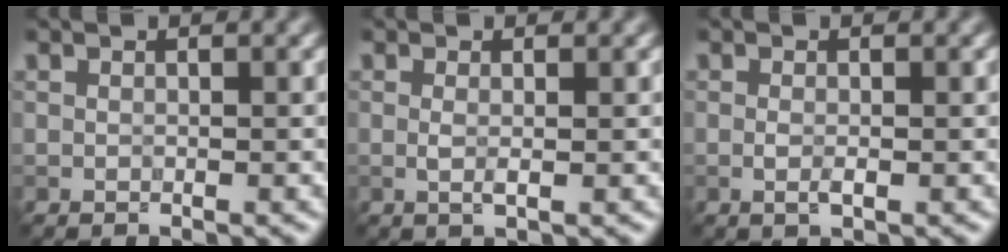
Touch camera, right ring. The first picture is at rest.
{"total": 1.0, "force": [0.1, 0.2, 0.9], "torque": [-0.022, -0.001, 0.001]}
{"total": 1.0, "force": [-0.1, 0.3, 0.9], "torque": [-0.023, -0.002, -0.005]}